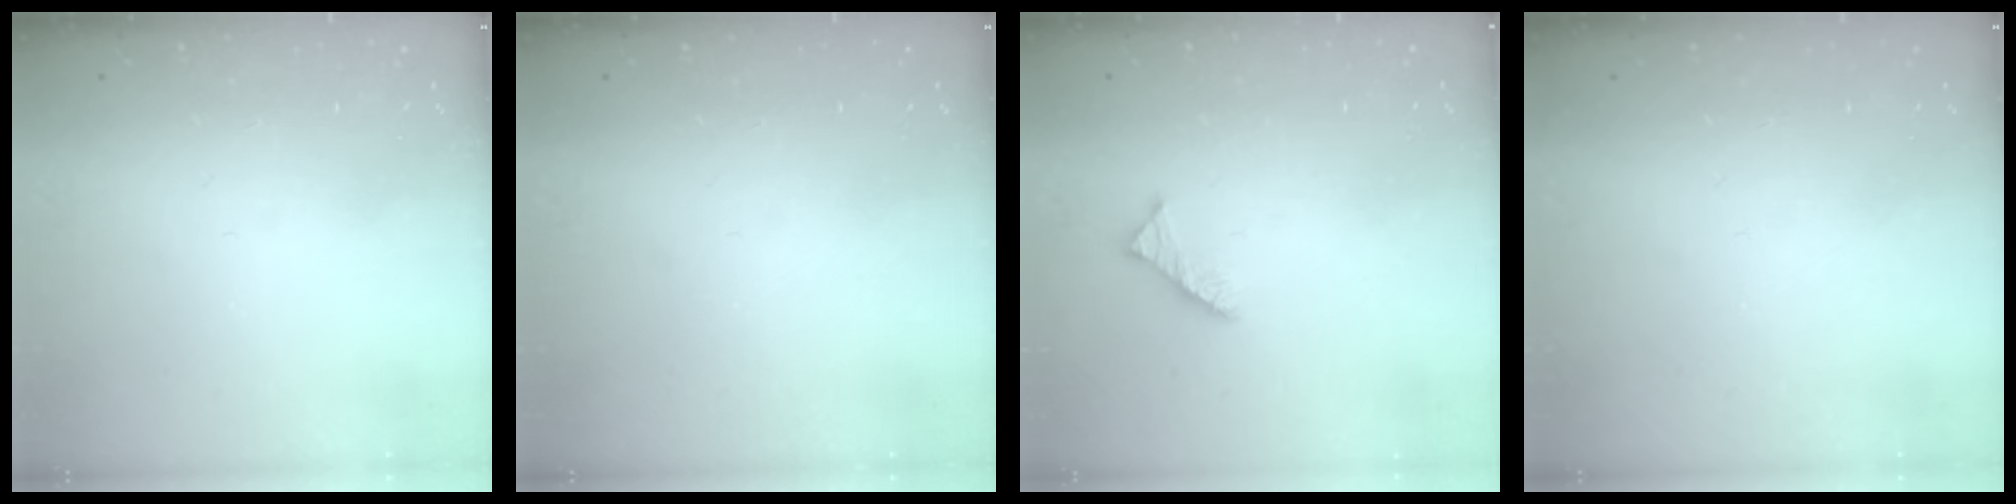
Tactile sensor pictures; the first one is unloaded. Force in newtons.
{"total": 0.0}
{"total": 2.9, "press": 2.9, "slide": 0.4}
{"total": 0.0}